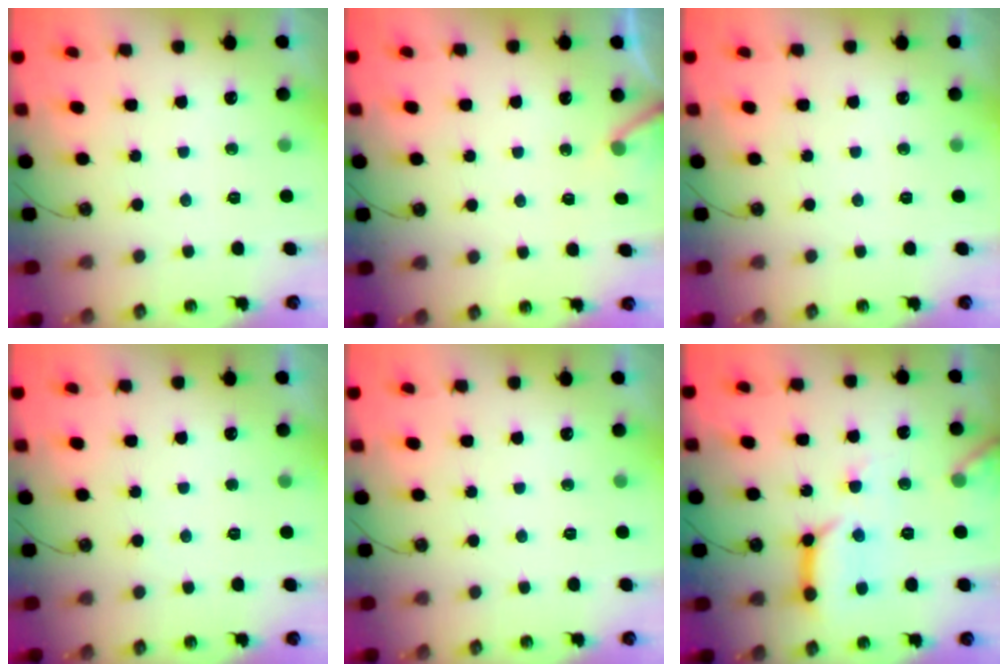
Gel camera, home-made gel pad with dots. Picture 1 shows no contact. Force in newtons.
{"total": 4.8, "press": 4.8, "slide": 0.3}
{"total": 0.0}
{"total": 4.4, "press": 4.3, "slide": 0.4}
{"total": 0.0}
{"total": 13.5, "press": 13.4, "slide": 1.3}